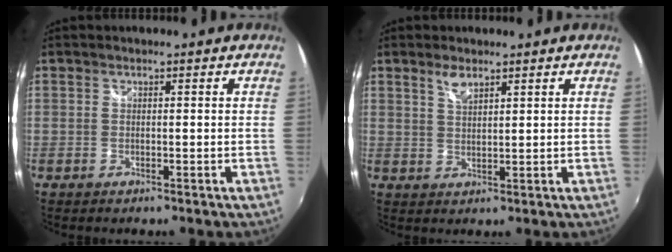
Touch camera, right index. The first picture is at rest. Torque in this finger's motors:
{"motor_torque": [0.01, 0.00, 0.04, 0.04]}